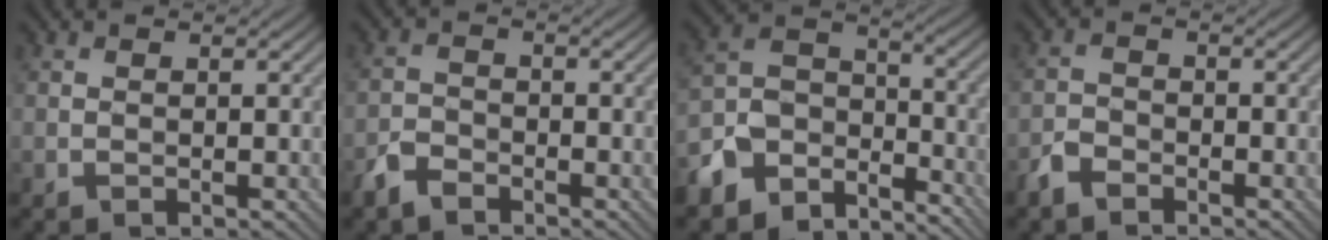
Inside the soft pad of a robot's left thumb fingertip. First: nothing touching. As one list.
[{"total": 3.5, "force": [-2.7, 1.6, 1.4], "torque": [-0.032, -0.004, -0.065]}, {"total": 10.7, "force": [-8.2, 5.9, 3.7], "torque": [-0.080, -0.011, -0.162]}, {"total": 2.8, "force": [-2.3, 1.3, 1.1], "torque": [-0.023, -0.002, -0.055]}]